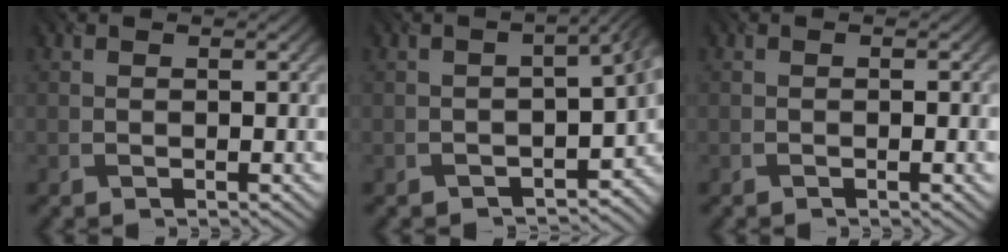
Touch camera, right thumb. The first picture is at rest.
{"total": 8.2, "force": [-3.4, 4.2, 6.1], "torque": [-0.070, -0.032, -0.037]}
{"total": 1.0, "force": [-0.4, 0.2, 0.9], "torque": [-0.013, -0.001, -0.005]}